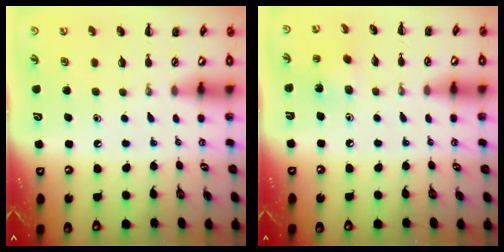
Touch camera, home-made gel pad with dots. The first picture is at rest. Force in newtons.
{"total": 2.1, "press": 2.0, "slide": 0.6}